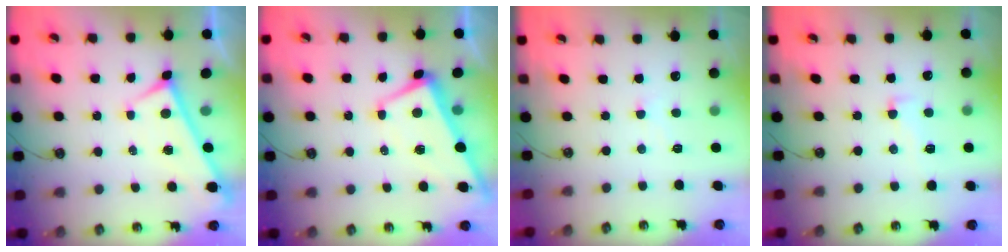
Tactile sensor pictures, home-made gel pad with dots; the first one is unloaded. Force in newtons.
{"total": 1.5, "press": 1.3, "slide": 0.8}
{"total": 1.1, "press": 1.0, "slide": 0.4}
{"total": 1.5, "press": 0.7, "slide": 1.3}